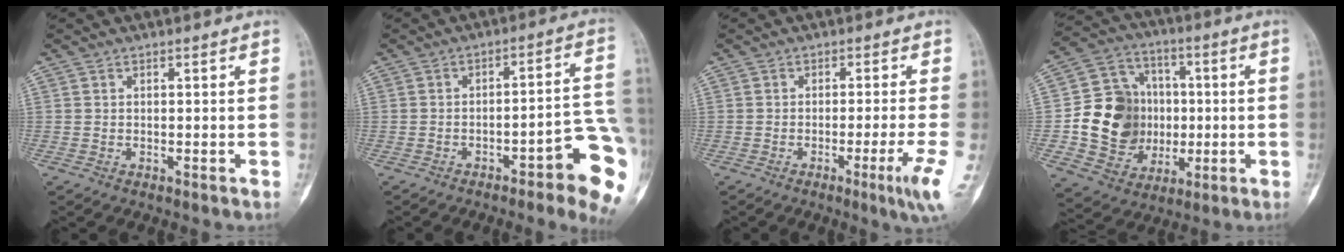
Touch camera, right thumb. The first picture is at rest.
{"total": 14.9, "force": [-6.6, 3.1, 13.0], "torque": [-0.103, 0.052, -0.080]}
{"total": 6.2, "force": [-2.5, -0.6, 5.7], "torque": [-0.087, -0.007, -0.040]}
{"total": 17.5, "force": [-0.9, 15.1, 8.9], "torque": [-0.101, 0.026, -0.002]}